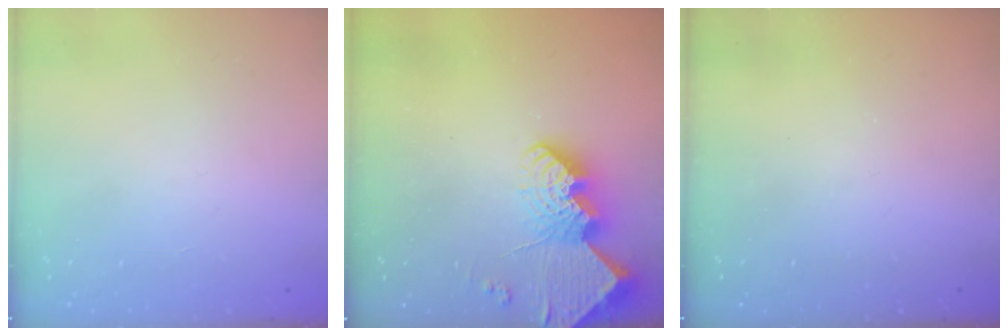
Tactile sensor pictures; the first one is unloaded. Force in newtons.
{"total": 14.6, "press": 14.5, "slide": 1.1}
{"total": 0.0}